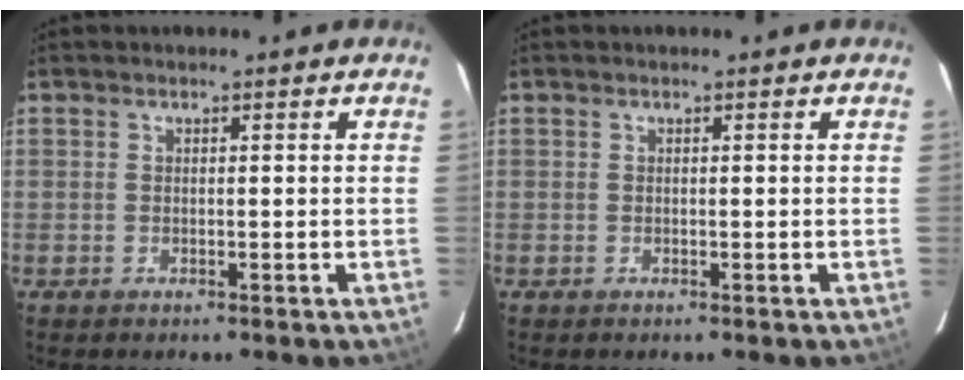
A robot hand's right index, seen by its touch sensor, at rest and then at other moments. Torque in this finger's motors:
{"motor_torque": [0.00, 0.00, 0.00, 0.00]}